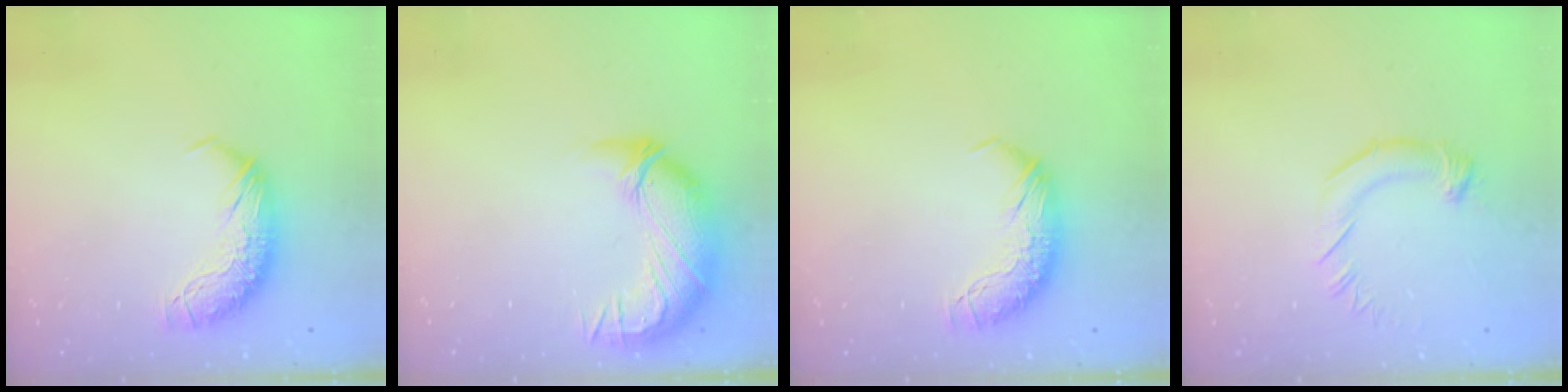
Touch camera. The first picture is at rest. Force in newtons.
{"total": 2.8, "press": 0.5, "slide": 2.8}
{"total": 0.0}
{"total": 2.1, "press": 2.1, "slide": 0.3}